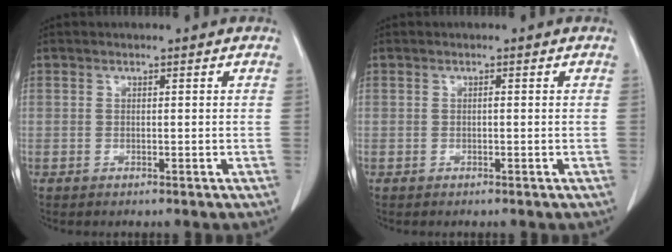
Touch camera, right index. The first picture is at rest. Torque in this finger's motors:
{"motor_torque": [0.03, 0.00, -0.02, 0.01]}